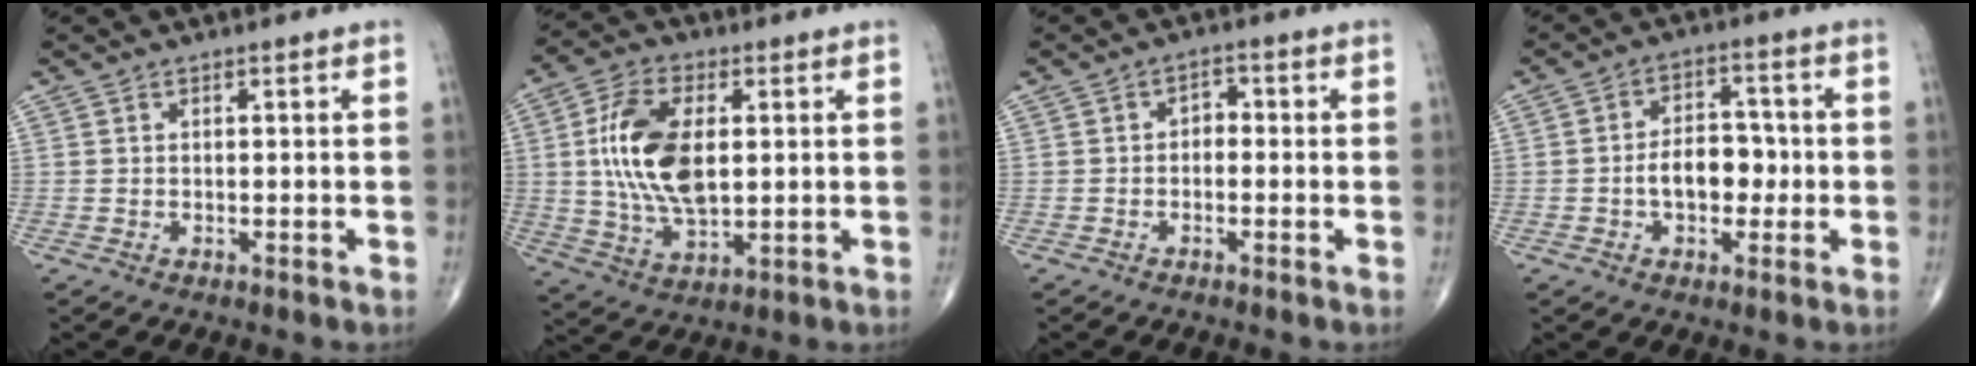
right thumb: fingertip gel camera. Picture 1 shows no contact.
{"total": 15.2, "force": [1.9, 8.1, 12.7], "torque": [-0.242, -0.003, 0.039]}
{"total": 2.5, "force": [-0.3, 1.8, 1.6], "torque": [-0.009, 0.014, -0.015]}
{"total": 7.8, "force": [-1.2, 5.0, 5.9], "torque": [-0.072, 0.022, -0.027]}